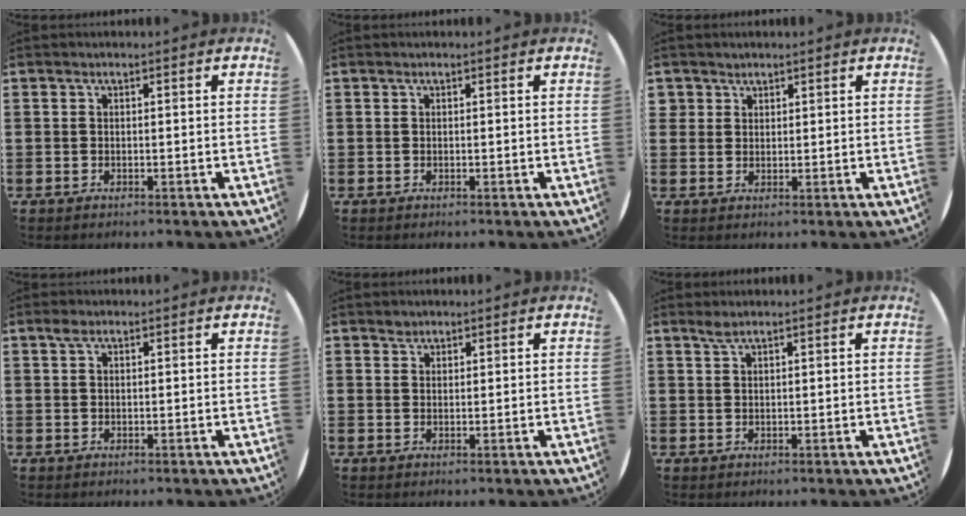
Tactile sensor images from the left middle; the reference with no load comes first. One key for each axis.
{"total": 0.0}
{"total": 1.9, "fx": 1.5, "fy": 1.2, "fz": 0.0, "tx": 0.003, "ty": 0.002, "tz": 0.029}
{"total": 1.0, "fx": 0.6, "fy": 0.6, "fz": 0.7, "tx": -0.014, "ty": 0.006, "tz": 0.010}
{"total": 1.0, "fx": 0.9, "fy": 0.4, "fz": 0.0, "tx": -0.001, "ty": 0.002, "tz": 0.018}
{"total": 1.1, "fx": 0.9, "fy": 0.0, "fz": 0.6, "tx": -0.012, "ty": 0.001, "tz": 0.017}